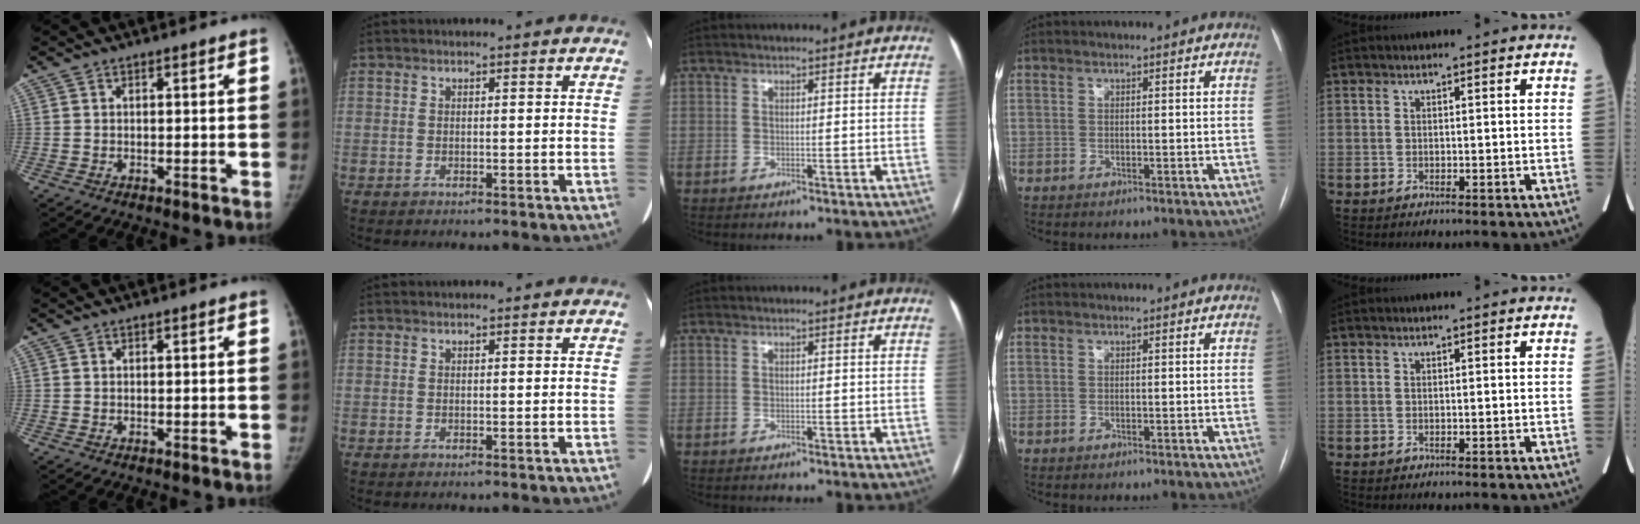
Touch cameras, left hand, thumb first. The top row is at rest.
{}